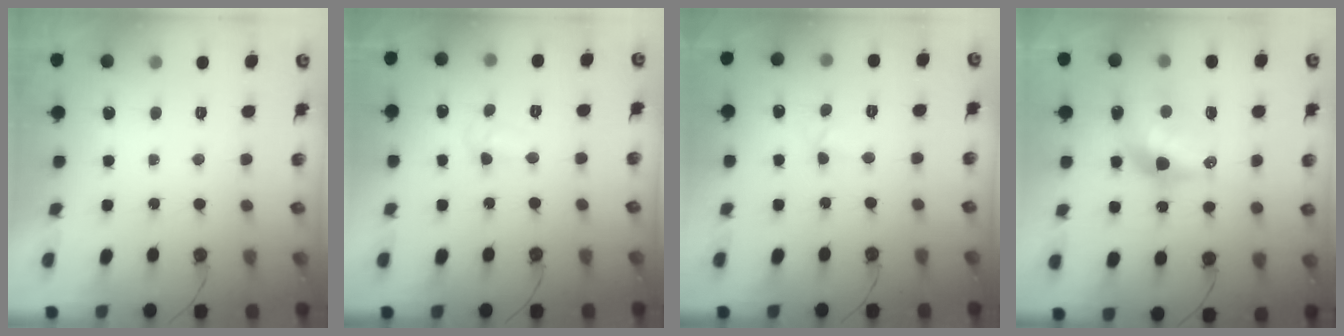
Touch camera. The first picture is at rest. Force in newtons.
{"total": 4.0, "press": 4.0, "slide": 0.6}
{"total": 2.6, "press": 2.5, "slide": 0.3}
{"total": 12.7, "press": 12.7, "slide": 0.8}